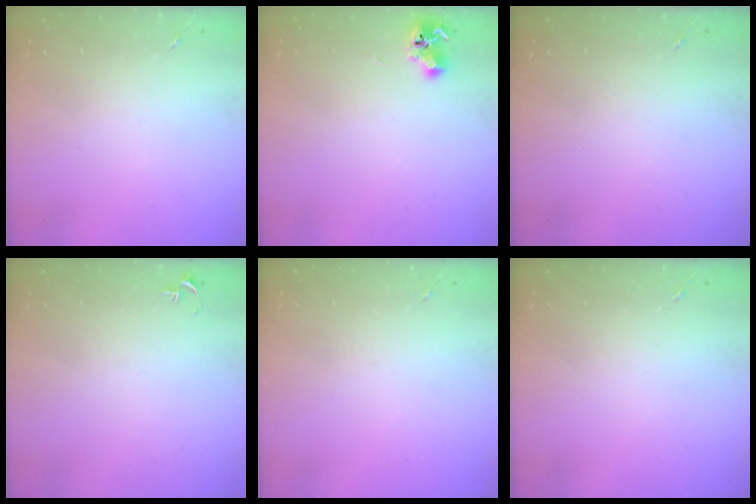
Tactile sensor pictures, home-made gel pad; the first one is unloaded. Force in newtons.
{"total": 6.8, "press": 6.8, "slide": 0.9}
{"total": 0.0}
{"total": 2.7, "press": 2.7, "slide": 0.3}
{"total": 0.0}
{"total": 0.0}